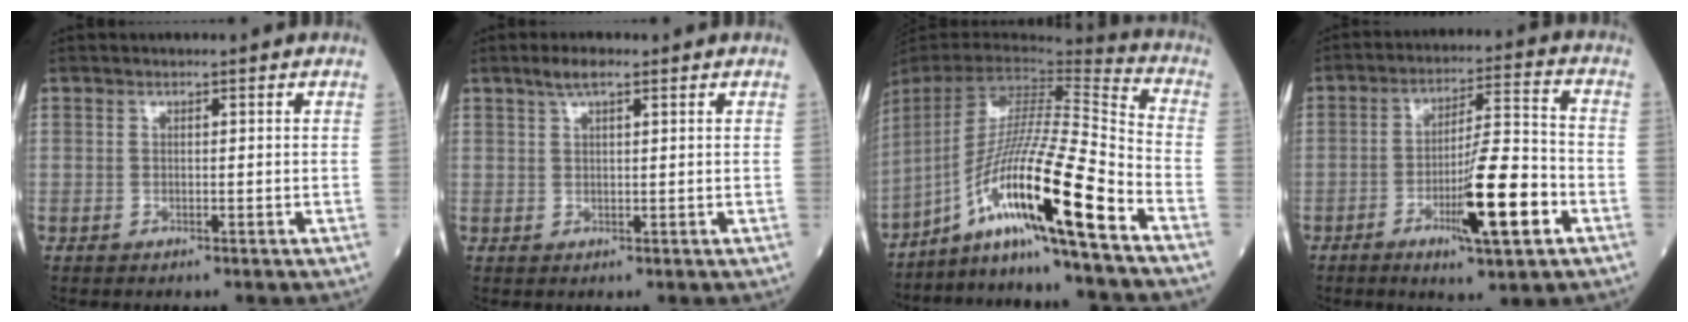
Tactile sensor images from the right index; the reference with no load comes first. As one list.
[{"total": 2.7, "force": [1.9, 0.5, 1.9], "torque": [-0.042, 0.011, 0.037]}, {"total": 19.2, "force": [-11.6, -1.5, 15.3], "torque": [-0.304, -0.015, -0.213]}, {"total": 11.9, "force": [-4.5, 1.0, 11.0], "torque": [-0.184, -0.007, -0.071]}]